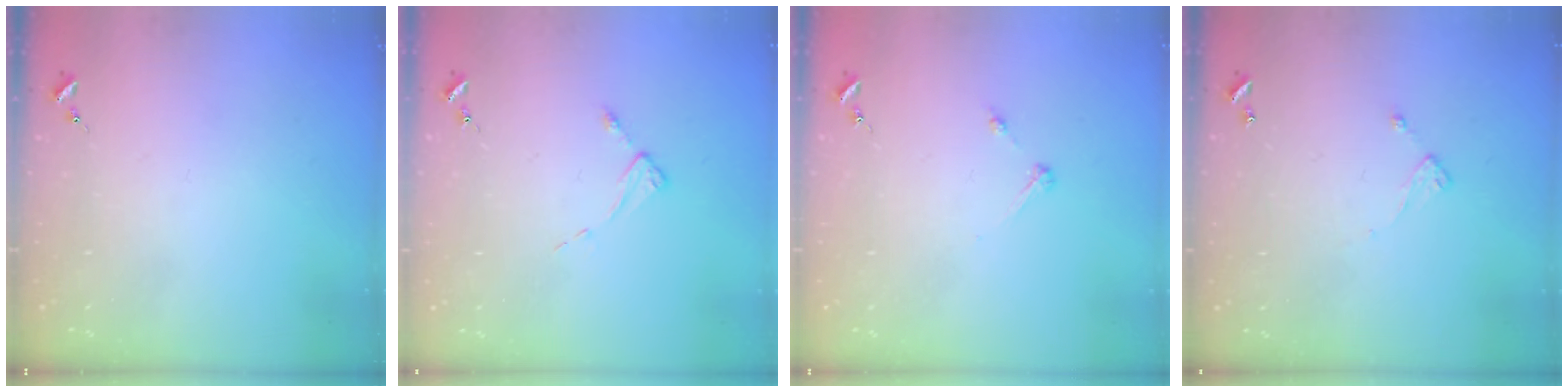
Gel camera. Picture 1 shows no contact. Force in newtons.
{"total": 2.6, "press": 2.6, "slide": 0.4}
{"total": 3.3, "press": 3.2, "slide": 0.4}
{"total": 5.8, "press": 5.8, "slide": 0.5}